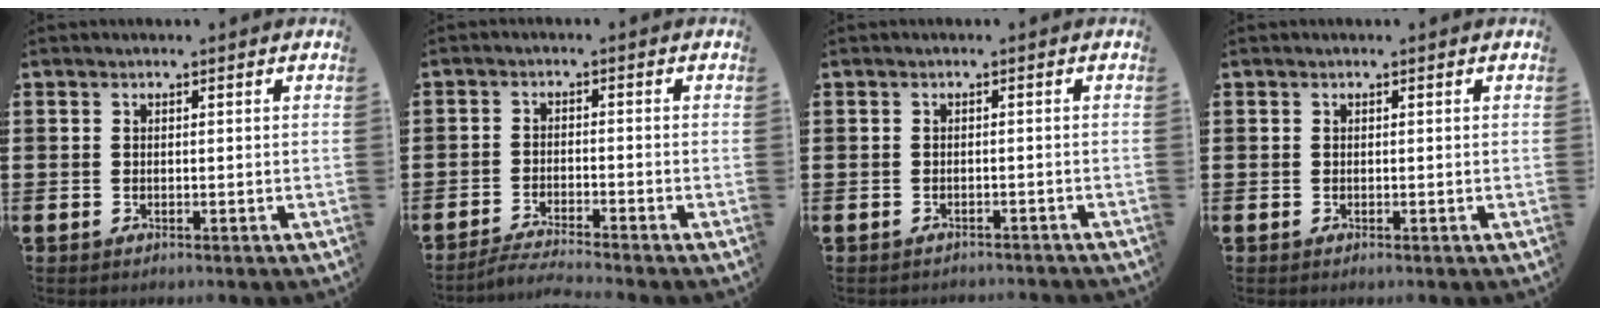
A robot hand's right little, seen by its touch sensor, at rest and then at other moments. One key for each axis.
{"total": 2.4, "fx": -2.3, "fy": -0.3, "fz": 0.7, "tx": -0.011, "ty": 0.003, "tz": -0.046}
{"total": 0.8, "fx": -0.8, "fy": 0.0, "fz": 0.0, "tx": -0.002, "ty": 0.000, "tz": -0.016}
{"total": 0.0}